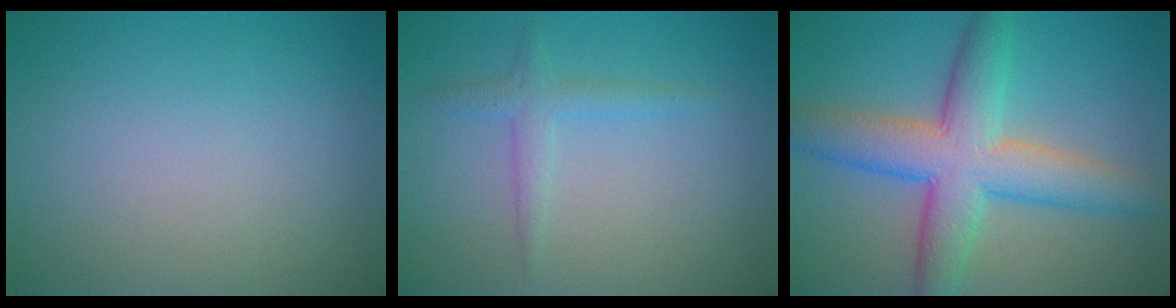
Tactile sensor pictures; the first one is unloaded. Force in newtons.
{"total": 1.8, "press": 1.7, "slide": 0.1}
{"total": 8.0, "press": 8.0, "slide": 0.3}